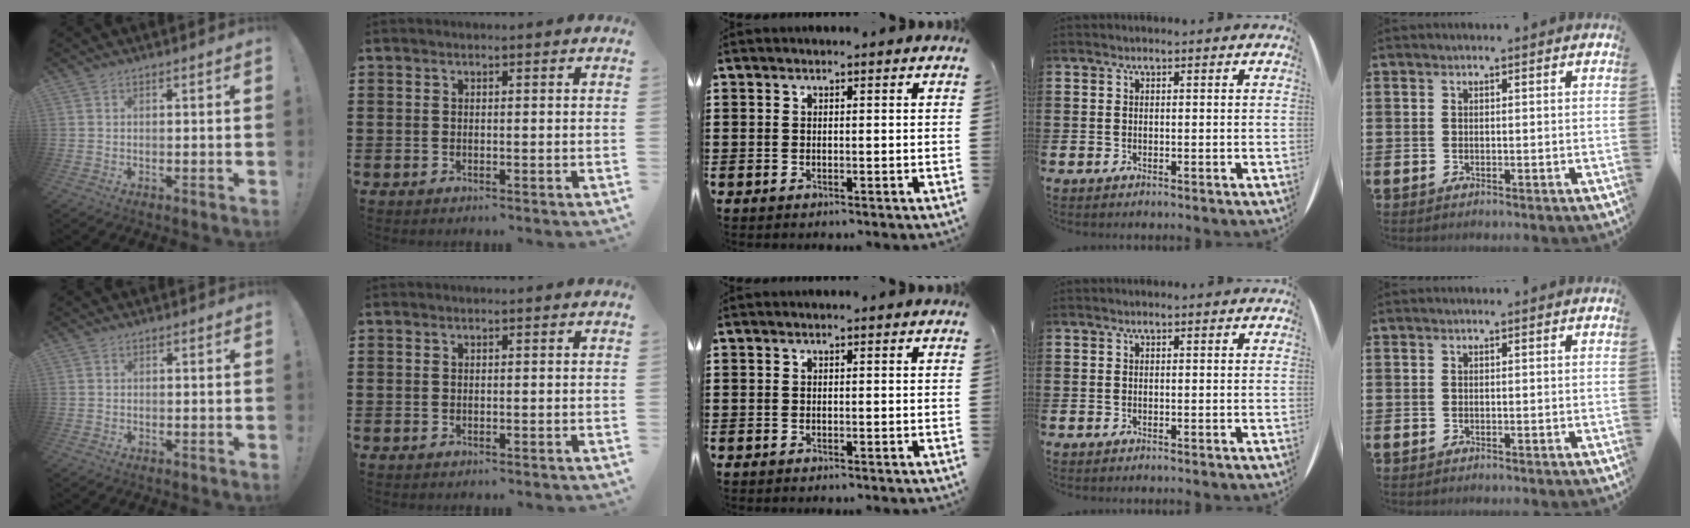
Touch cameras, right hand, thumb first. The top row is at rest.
{"thumb": {"total": 0.8, "force": [-0.1, 0.7, -0.4], "torque": [0.009, 0.001, -0.003]}}